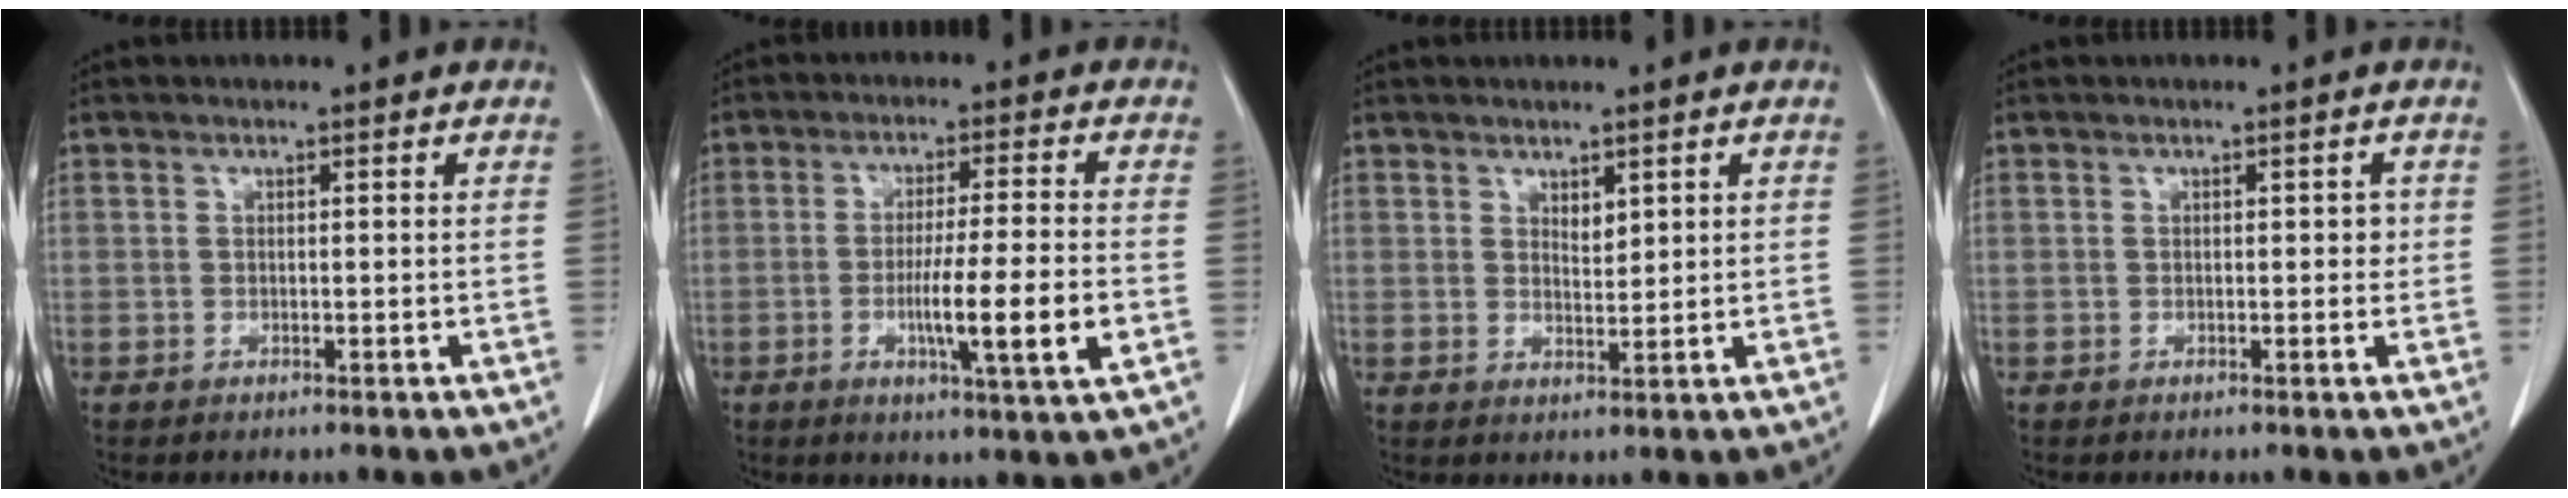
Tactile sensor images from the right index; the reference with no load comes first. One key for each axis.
{"total": 6.6, "fx": -1.8, "fy": -0.1, "fz": 6.3, "tx": -0.099, "ty": -0.011, "tz": -0.026}
{"total": 2.0, "fx": 1.2, "fy": 0.9, "fz": 1.4, "tx": -0.024, "ty": -0.006, "tz": 0.026}
{"total": 1.1, "fx": 0.1, "fy": 0.7, "fz": 0.9, "tx": -0.007, "ty": 0.007, "tz": 0.001}